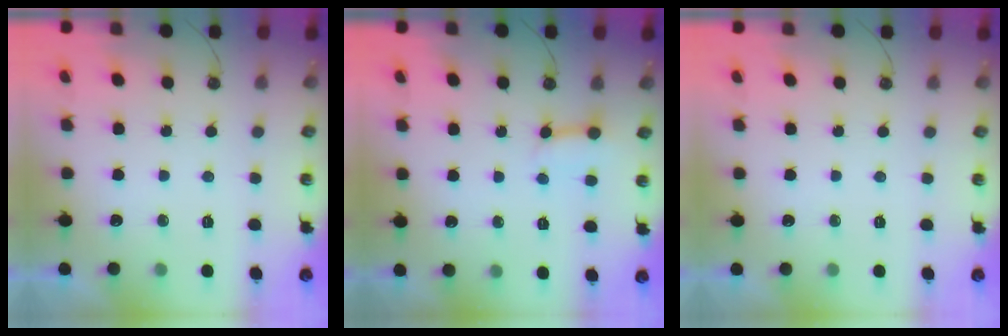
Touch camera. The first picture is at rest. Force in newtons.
{"total": 4.0, "press": 4.0, "slide": 0.4}
{"total": 0.0}